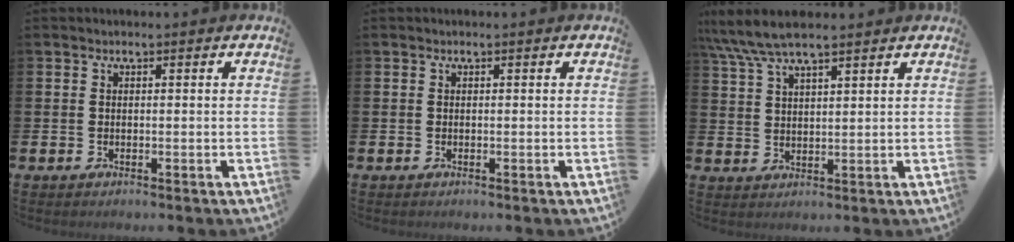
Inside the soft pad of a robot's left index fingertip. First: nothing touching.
{"total": 0.0}
{"total": 6.5, "force": [5.6, 1.4, 3.0], "torque": [-0.082, -0.011, 0.103]}